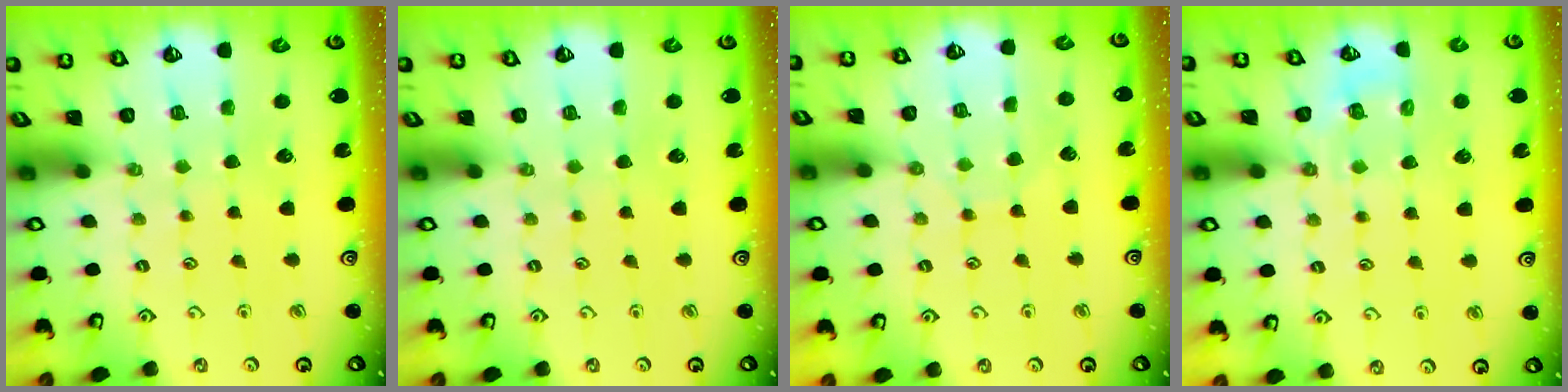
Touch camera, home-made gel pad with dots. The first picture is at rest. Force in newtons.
{"total": 0.0}
{"total": 6.0, "press": 5.9, "slide": 0.6}
{"total": 5.9, "press": 5.8, "slide": 1.1}